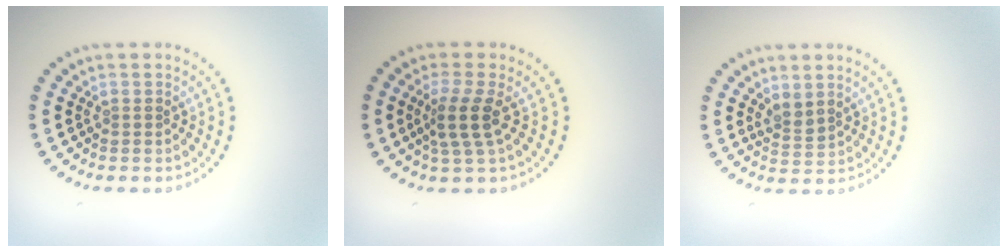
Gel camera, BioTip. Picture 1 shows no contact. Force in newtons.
{"total": 2.8, "press": 2.2, "slide": 1.8}
{"total": 1.5, "press": 1.3, "slide": 0.7}